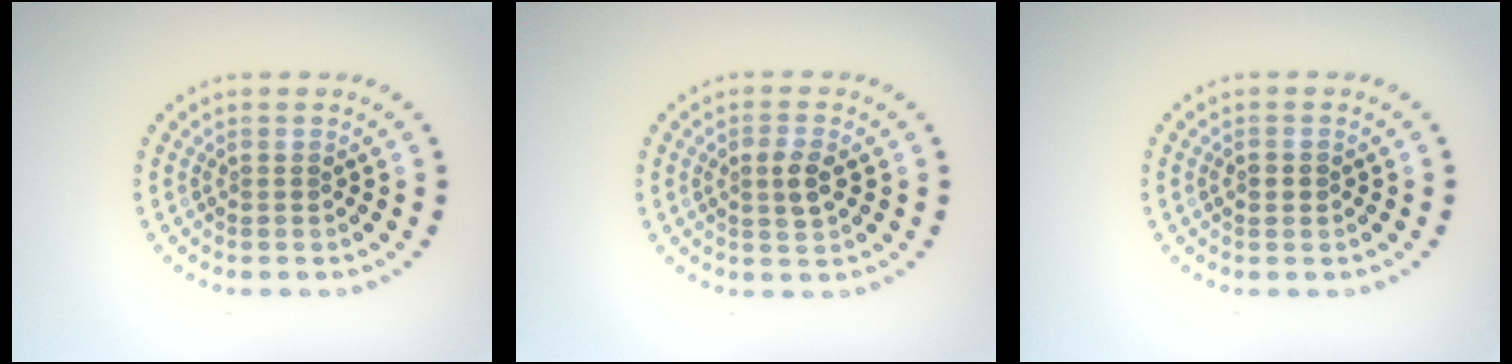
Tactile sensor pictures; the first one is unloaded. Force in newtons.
{"total": 2.2, "press": 2.1, "slide": 0.3}
{"total": 1.5, "press": 1.5, "slide": 0.2}